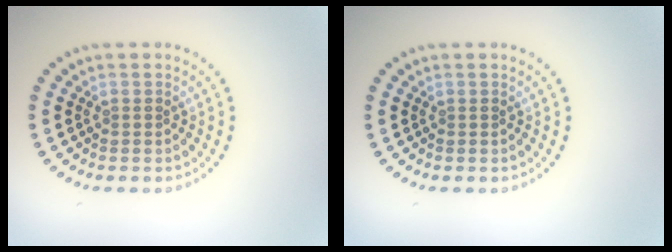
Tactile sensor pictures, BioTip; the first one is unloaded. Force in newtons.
{"total": 0.0}